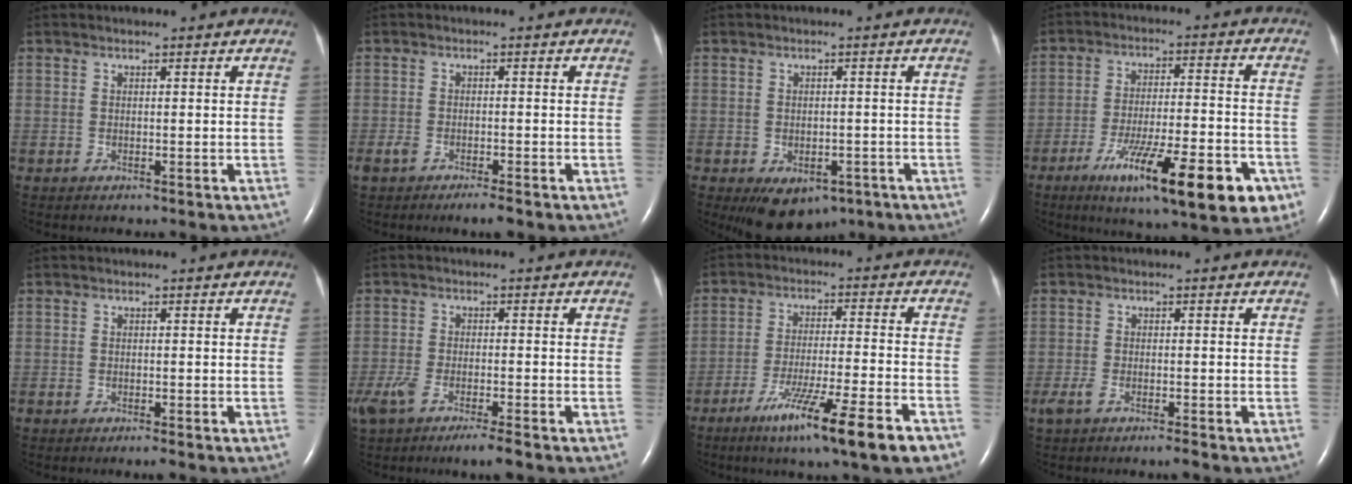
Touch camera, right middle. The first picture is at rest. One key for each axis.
{"total": 3.5, "fx": -2.4, "fy": 0.6, "fz": 2.4, "tx": -0.046, "ty": -0.006, "tz": -0.041}
{"total": 7.1, "fx": -4.2, "fy": 4.4, "fz": 3.6, "tx": -0.049, "ty": 0.001, "tz": -0.050}
{"total": 18.6, "fx": -9.7, "fy": 3.2, "fz": 15.5, "tx": -0.193, "ty": -0.016, "tz": -0.142}
{"total": 1.3, "fx": -1.0, "fy": 0.1, "fz": 0.8, "tx": -0.019, "ty": -0.004, "tz": -0.016}
{"total": 7.0, "fx": -4.7, "fy": 0.9, "fz": 5.1, "tx": -0.098, "ty": -0.013, "tz": -0.081}
{"total": 13.9, "fx": -8.6, "fy": -0.5, "fz": 10.9, "tx": -0.180, "ty": -0.040, "tz": -0.138}
{"total": 2.9, "fx": -2.0, "fy": 0.4, "fz": 2.1, "tx": -0.048, "ty": -0.006, "tz": -0.040}